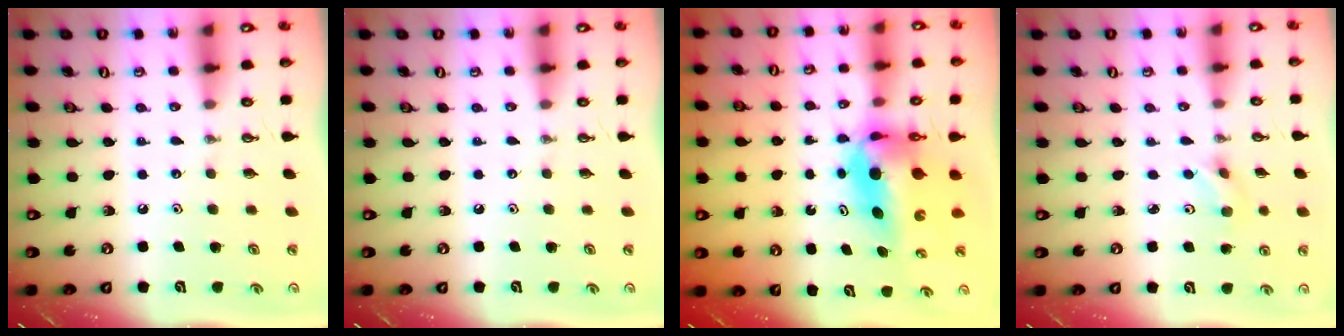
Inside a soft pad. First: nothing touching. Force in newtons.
{"total": 0.0}
{"total": 10.1, "press": 7.5, "slide": 6.9}
{"total": 2.9, "press": 2.8, "slide": 0.6}